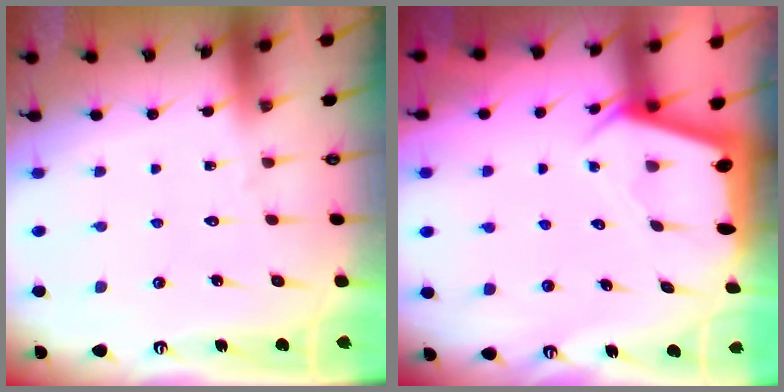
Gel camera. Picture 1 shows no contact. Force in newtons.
{"total": 2.5, "press": 2.5, "slide": 0.3}